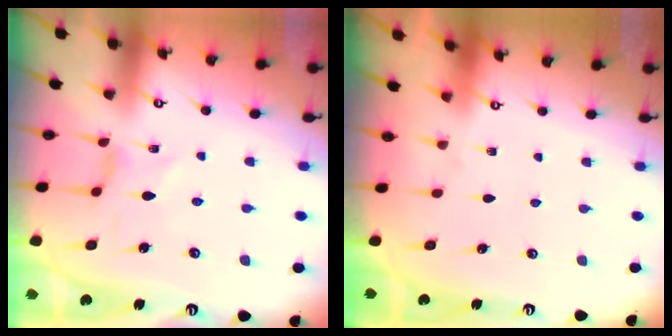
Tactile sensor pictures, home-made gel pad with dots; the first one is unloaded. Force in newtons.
{"total": 0.0}